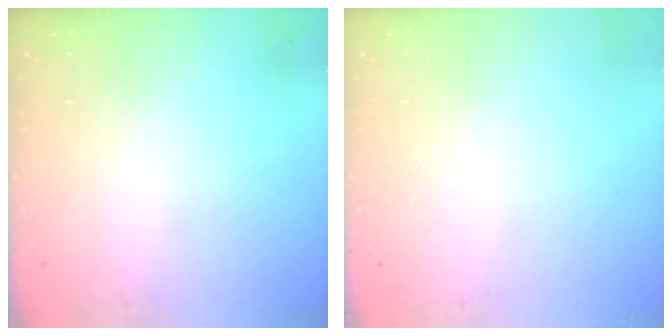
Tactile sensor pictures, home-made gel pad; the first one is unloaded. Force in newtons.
{"total": 0.0}